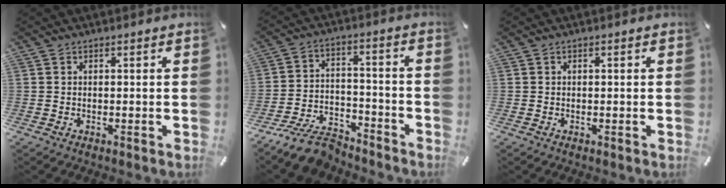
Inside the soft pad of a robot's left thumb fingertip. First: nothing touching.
{"total": 10.1, "force": [-8.5, 4.0, 3.7], "torque": [-0.059, 0.046, -0.161]}
{"total": 0.6, "force": [-0.1, 0.2, 0.5], "torque": [-0.009, 0.001, -0.002]}